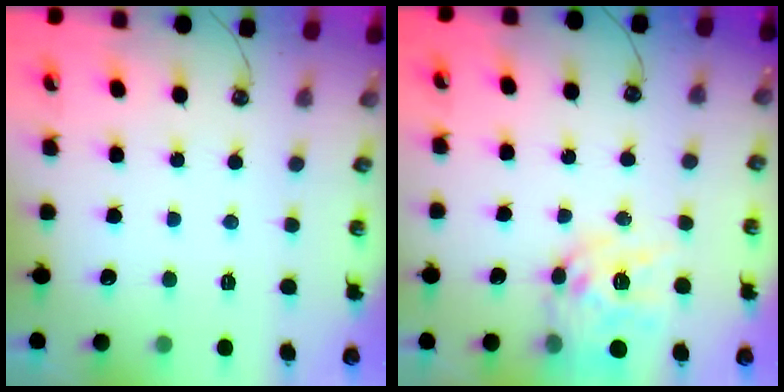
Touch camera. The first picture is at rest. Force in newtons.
{"total": 14.0, "press": 13.9, "slide": 1.3}